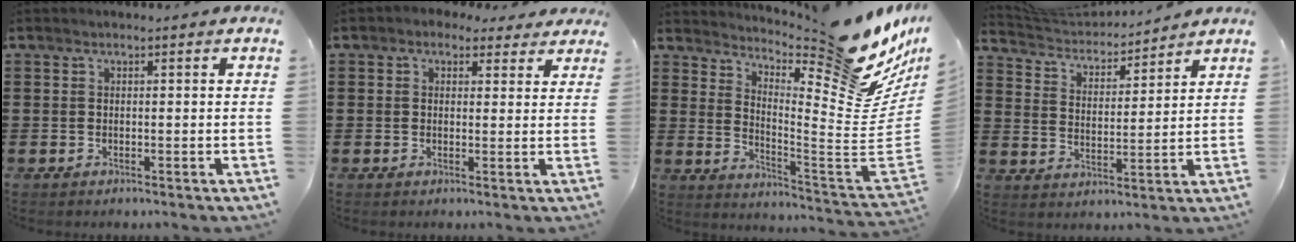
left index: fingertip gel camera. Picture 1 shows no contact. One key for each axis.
{"total": 2.2, "fx": 1.5, "fy": 1.5, "fz": 0.6, "tx": -0.012, "ty": 0.006, "tz": 0.024}
{"total": 13.6, "fx": 11.0, "fy": 1.5, "fz": 7.9, "tx": -0.104, "ty": -0.114, "tz": 0.173}
{"total": 4.0, "fx": 3.9, "fy": 0.7, "fz": 0.3, "tx": -0.031, "ty": -0.027, "tz": 0.064}